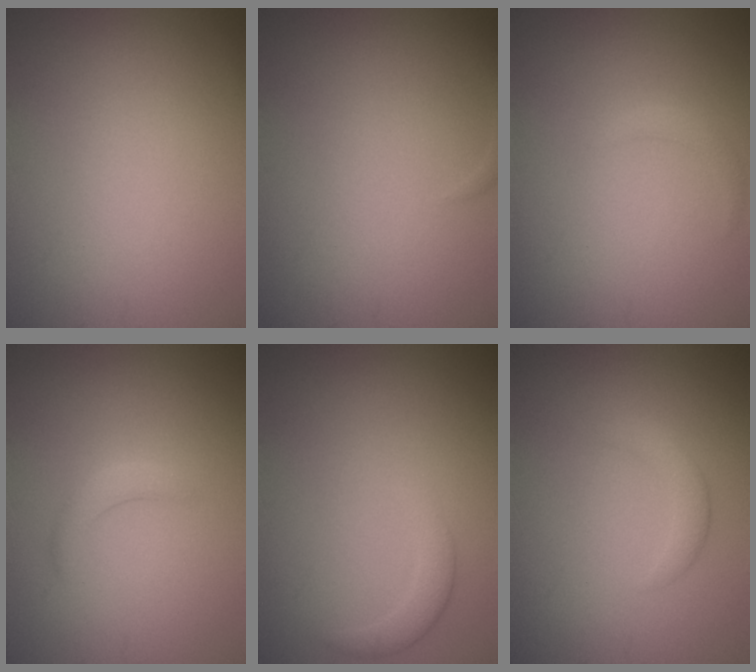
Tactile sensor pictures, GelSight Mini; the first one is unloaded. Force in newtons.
{"total": 1.0, "press": 1.0, "slide": 0.1}
{"total": 1.0, "press": 1.0, "slide": 0.0}
{"total": 1.4, "press": 1.4, "slide": 0.1}
{"total": 1.8, "press": 1.7, "slide": 0.2}
{"total": 1.8, "press": 1.8, "slide": 0.2}